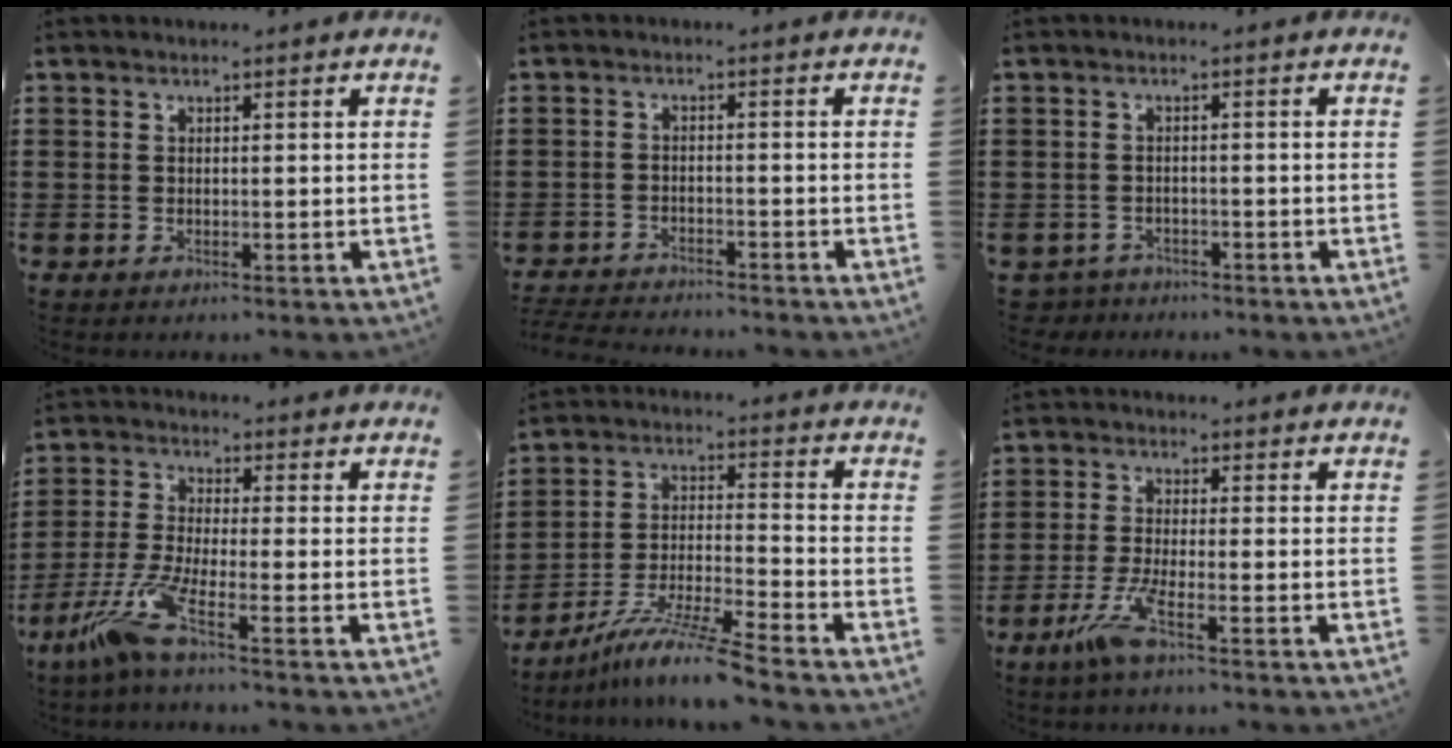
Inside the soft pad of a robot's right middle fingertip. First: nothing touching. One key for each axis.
{"total": 3.4, "fx": -3.4, "fy": 0.1, "fz": 0.3, "tx": -0.016, "ty": -0.006, "tz": -0.073}
{"total": 1.9, "fx": -1.9, "fy": 0.4, "fz": -0.1, "tx": -0.007, "ty": -0.003, "tz": -0.043}
{"total": 7.0, "fx": -4.5, "fy": 0.5, "fz": 5.3, "tx": -0.134, "ty": -0.021, "tz": -0.092}
{"total": 9.2, "fx": -7.7, "fy": -0.4, "fz": 5.0, "tx": -0.100, "ty": -0.006, "tz": -0.151}
{"total": 5.4, "fx": -2.9, "fy": 0.5, "fz": 4.6, "tx": -0.109, "ty": -0.018, "tz": -0.057}